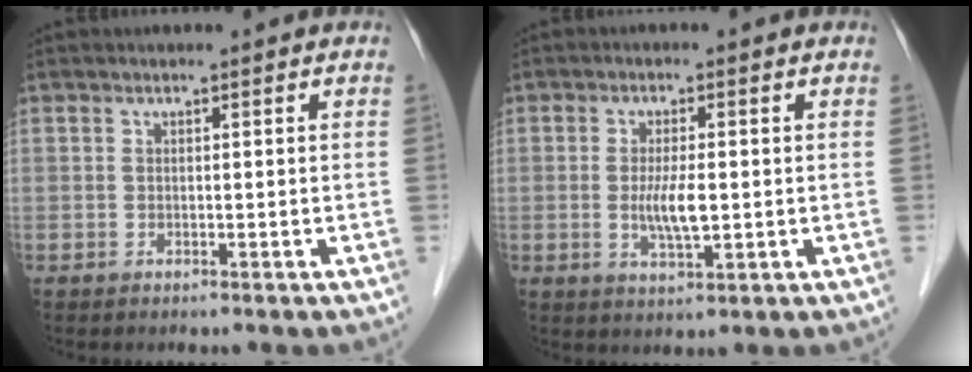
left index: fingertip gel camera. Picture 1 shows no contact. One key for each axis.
{"total": 4.8, "fx": -0.4, "fy": 1.0, "fz": 4.7, "tx": -0.095, "ty": -0.010, "tz": -0.007}